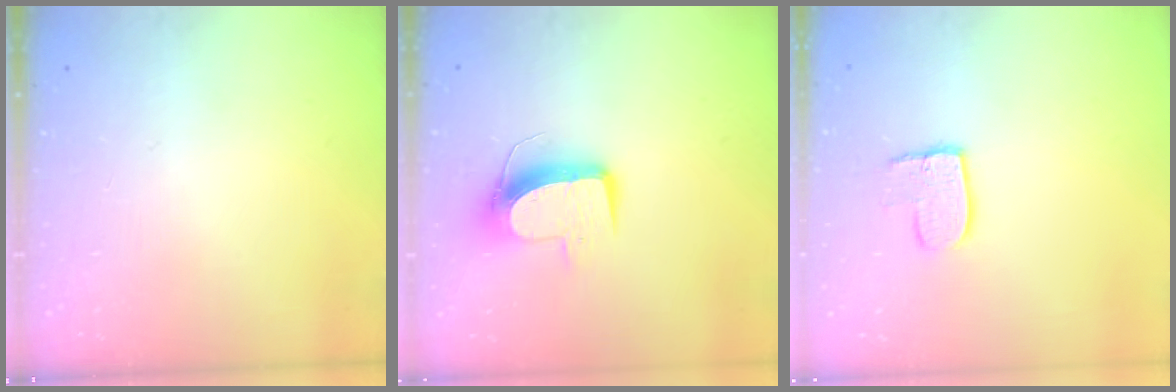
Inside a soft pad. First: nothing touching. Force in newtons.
{"total": 9.7, "press": 9.7, "slide": 0.6}
{"total": 8.0, "press": 8.0, "slide": 0.7}